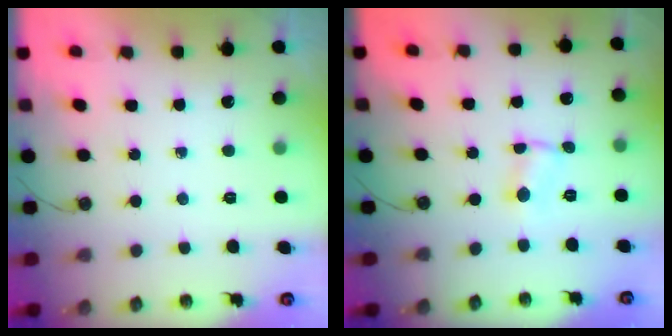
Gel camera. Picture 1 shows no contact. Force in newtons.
{"total": 1.2, "press": 1.2, "slide": 0.2}